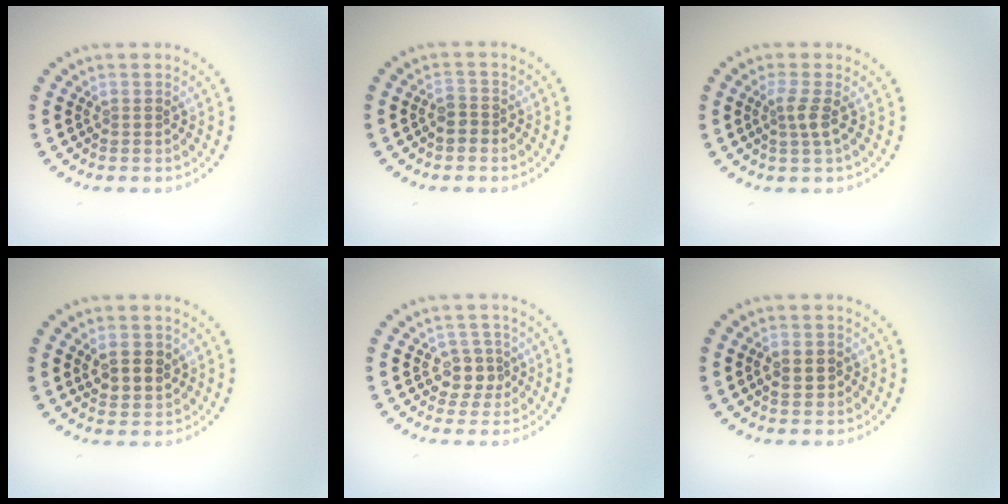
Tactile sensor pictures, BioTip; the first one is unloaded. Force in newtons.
{"total": 1.3, "press": 1.1, "slide": 0.7}
{"total": 1.8, "press": 1.3, "slide": 1.2}
{"total": 2.7, "press": 2.6, "slide": 0.7}
{"total": 2.4, "press": 2.1, "slide": 1.0}
{"total": 1.6, "press": 1.6, "slide": 0.2}